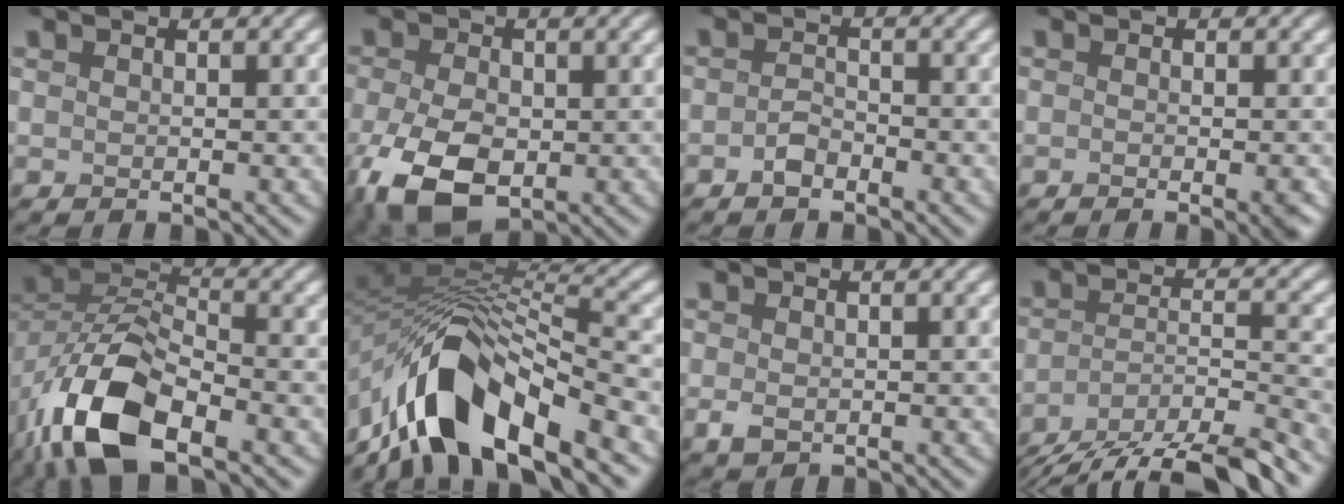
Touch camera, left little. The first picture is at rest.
{"total": 7.9, "force": [-2.7, 4.8, 5.6], "torque": [-0.134, -0.018, -0.053]}
{"total": 1.8, "force": [-1.6, 0.7, 0.6], "torque": [-0.007, 0.002, -0.035]}
{"total": 1.5, "force": [-0.4, 0.3, 1.4], "torque": [-0.010, 0.000, -0.009]}
{"total": 11.0, "force": [-6.1, 5.0, 7.6], "torque": [-0.153, -0.004, -0.123]}
{"total": 11.1, "force": [-7.3, 4.2, 7.3], "torque": [-0.113, 0.013, -0.144]}
{"total": 1.0, "force": [0.0, 0.7, 0.6], "torque": [-0.010, -0.001, 0.001]}
{"total": 10.1, "force": [-8.3, 1.9, 5.4], "torque": [-0.071, -0.002, -0.143]}